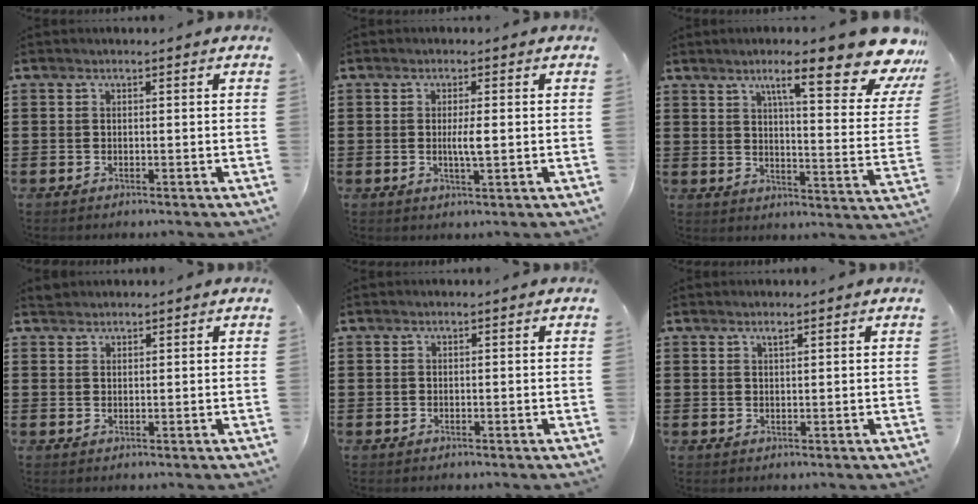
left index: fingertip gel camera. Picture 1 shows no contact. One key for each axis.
{"total": 2.9, "fx": -0.1, "fy": 0.3, "fz": 2.8, "tx": -0.053, "ty": -0.005, "tz": -0.003}
{"total": 13.9, "fx": 9.4, "fy": 1.7, "fz": 10.1, "tx": -0.160, "ty": -0.047, "tz": 0.143}
{"total": 1.3, "fx": 1.2, "fy": 0.4, "fz": 0.0, "tx": -0.004, "ty": 0.002, "tz": 0.025}
{"total": 0.0}
{"total": 0.8, "fx": 0.6, "fy": 0.1, "fz": 0.6, "tx": -0.013, "ty": -0.001, "tz": 0.011}